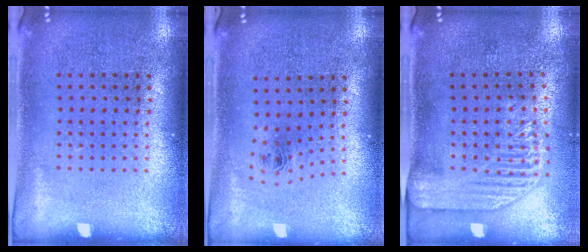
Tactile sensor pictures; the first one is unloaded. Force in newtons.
{"total": 0.8, "press": 0.3, "slide": 0.7}
{"total": 2.2, "press": 1.9, "slide": 1.0}